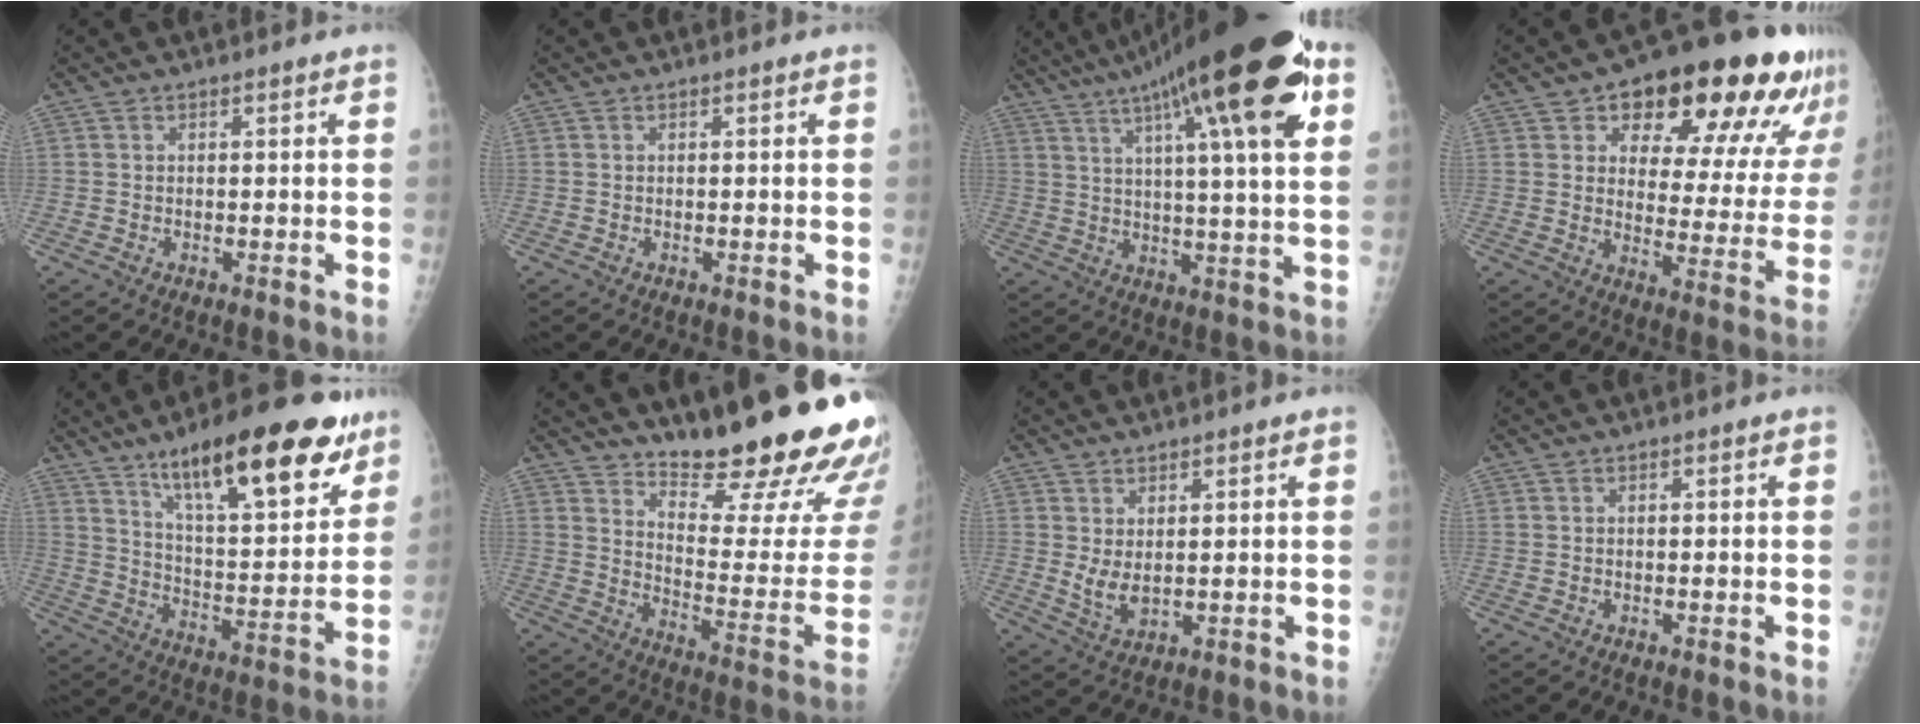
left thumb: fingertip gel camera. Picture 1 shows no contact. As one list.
[{"total": 0.0}, {"total": 25.9, "force": [12.3, 5.0, 22.2], "torque": [-0.342, 0.000, 0.185]}, {"total": 23.3, "force": [14.2, 9.9, 15.6], "torque": [-0.165, -0.047, 0.190]}, {"total": 25.2, "force": [15.6, 7.8, 18.2], "torque": [-0.236, -0.054, 0.246]}, {"total": 25.2, "force": [19.2, 4.8, 15.7], "torque": [-0.194, -0.154, 0.267]}, {"total": 4.9, "force": [1.5, 2.3, 4.0], "torque": [-0.068, -0.017, 0.037]}, {"total": 0.0}]